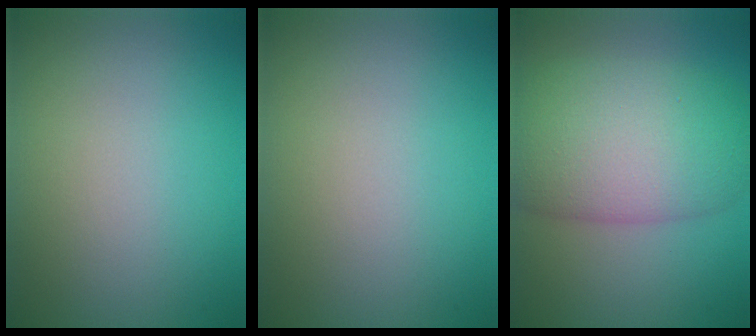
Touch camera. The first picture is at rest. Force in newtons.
{"total": 0.0}
{"total": 10.3, "press": 10.3, "slide": 0.2}